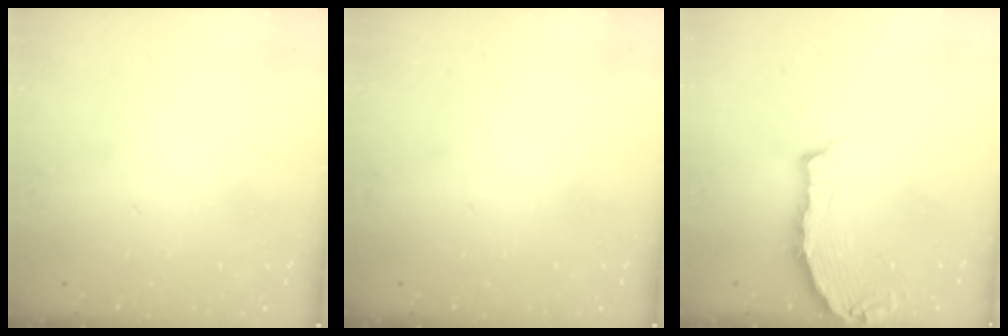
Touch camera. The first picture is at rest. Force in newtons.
{"total": 0.0}
{"total": 6.5, "press": 5.3, "slide": 3.8}